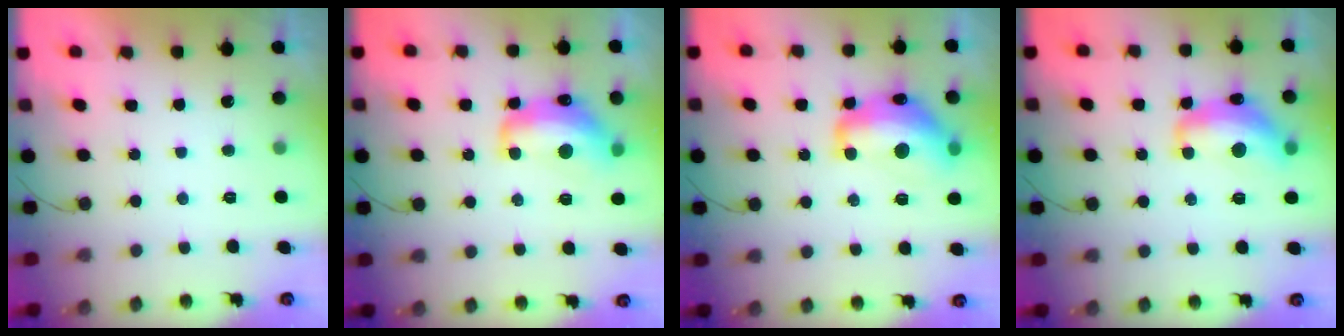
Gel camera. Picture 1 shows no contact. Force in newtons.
{"total": 13.9, "press": 13.9, "slide": 0.9}
{"total": 16.6, "press": 16.6, "slide": 1.0}
{"total": 13.4, "press": 13.4, "slide": 0.9}